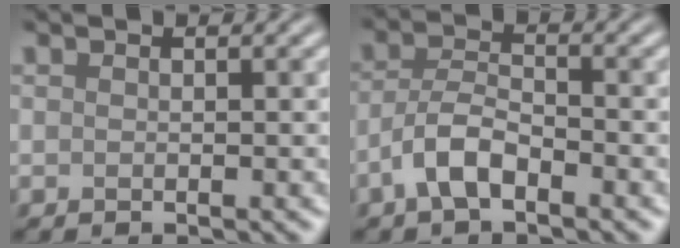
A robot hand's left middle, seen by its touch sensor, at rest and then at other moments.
{"total": 3.8, "force": [-2.1, 1.6, 2.7], "torque": [-0.055, 0.009, -0.049]}